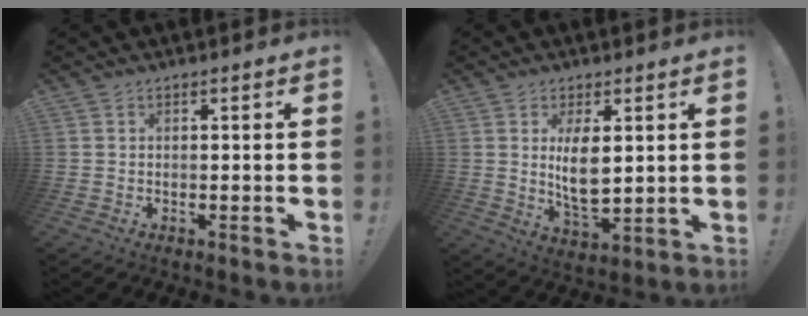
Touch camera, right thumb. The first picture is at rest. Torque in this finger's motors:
{"motor_torque": [0.70, 1.30, 0.93, 0.39, 0.29]}